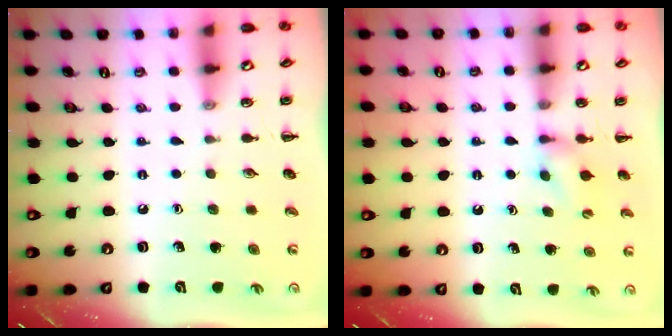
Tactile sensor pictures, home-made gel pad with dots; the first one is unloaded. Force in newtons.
{"total": 5.2, "press": 5.1, "slide": 1.4}